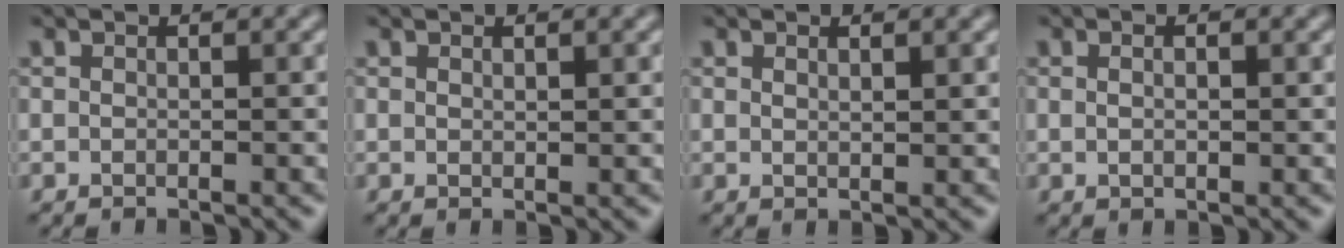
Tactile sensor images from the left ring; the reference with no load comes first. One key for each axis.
{"total": 0.5, "fx": 0.4, "fy": 0.2, "fz": 0.3, "tx": -0.005, "ty": -0.003, "tz": 0.008}
{"total": 0.9, "fx": 0.7, "fy": 0.1, "fz": 0.6, "tx": -0.009, "ty": -0.001, "tz": 0.012}
{"total": 1.9, "fx": 0.7, "fy": 1.1, "fz": 1.5, "tx": -0.017, "ty": 0.006, "tz": -0.002}